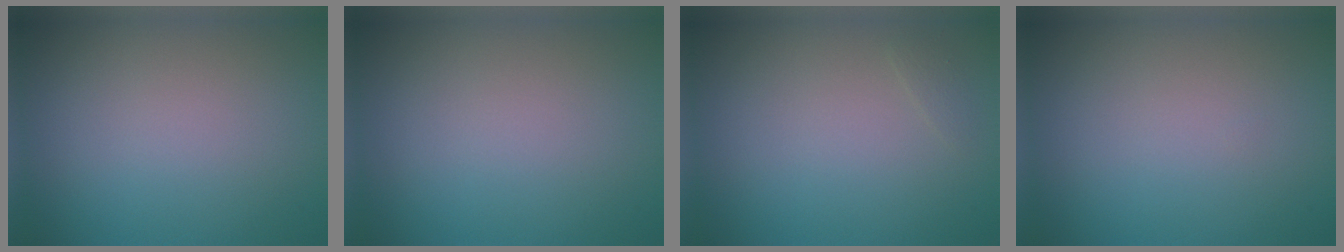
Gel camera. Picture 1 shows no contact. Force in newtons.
{"total": 0.0}
{"total": 0.5, "press": 0.5, "slide": 0.1}
{"total": 0.0}